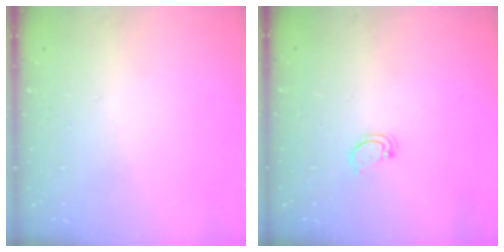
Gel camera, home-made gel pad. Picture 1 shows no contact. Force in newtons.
{"total": 2.2, "press": 2.1, "slide": 0.4}